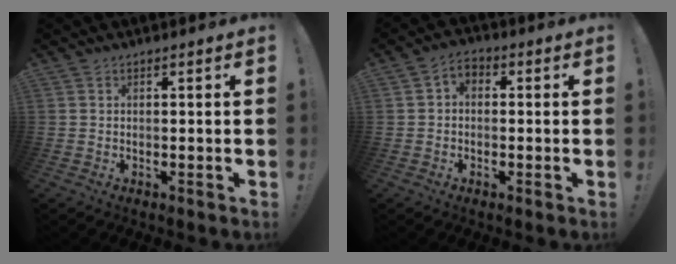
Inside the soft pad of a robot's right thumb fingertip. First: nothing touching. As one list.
[{"total": 3.4, "force": [-0.9, 2.6, 2.0], "torque": [-0.033, 0.008, -0.015]}]